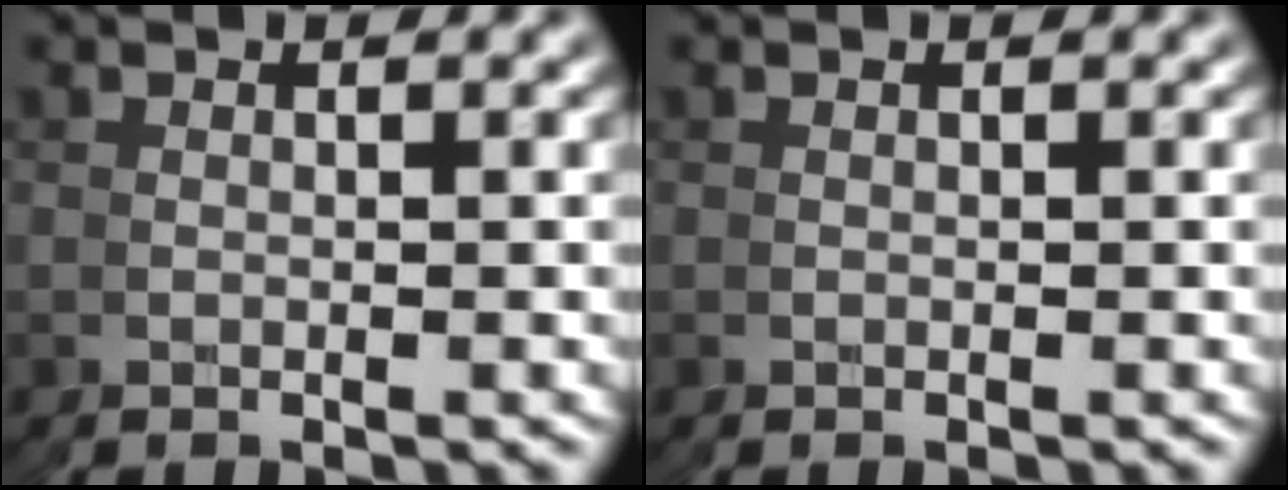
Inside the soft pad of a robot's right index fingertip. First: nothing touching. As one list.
[{"total": 0.0}]